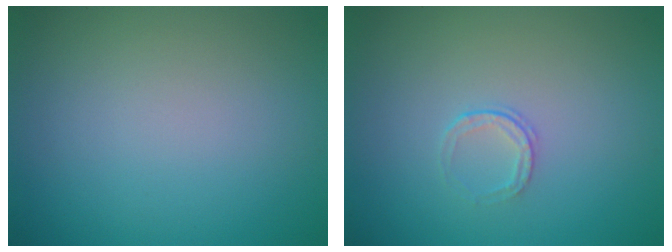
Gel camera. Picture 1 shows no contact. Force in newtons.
{"total": 1.0, "press": 0.7, "slide": 0.7}